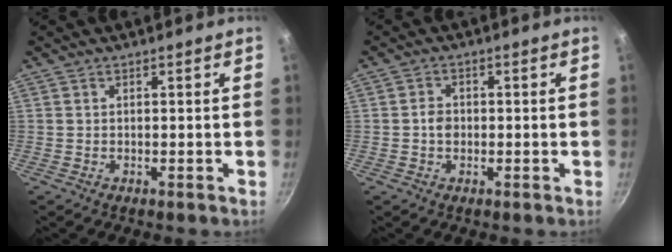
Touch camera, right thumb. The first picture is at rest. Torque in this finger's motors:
{"motor_torque": [0.31, 0.10, 0.52, 0.33, 0.00]}